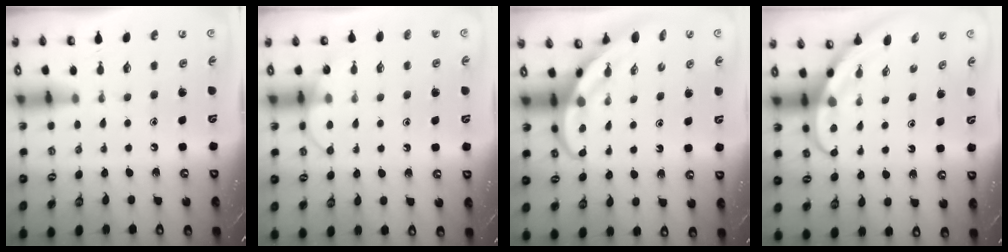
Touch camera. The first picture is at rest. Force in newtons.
{"total": 6.5, "press": 6.4, "slide": 0.6}
{"total": 3.9, "press": 3.9, "slide": 0.4}
{"total": 3.7, "press": 3.7, "slide": 0.3}